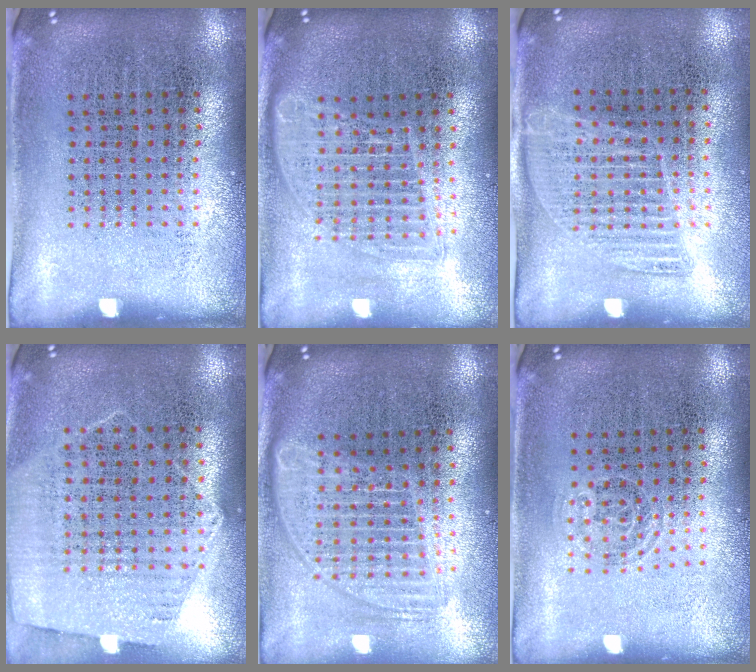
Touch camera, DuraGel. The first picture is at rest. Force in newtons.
{"total": 1.6, "press": 1.4, "slide": 0.8}
{"total": 1.1, "press": 1.0, "slide": 0.5}
{"total": 1.1, "press": 1.0, "slide": 0.4}
{"total": 1.8, "press": 1.5, "slide": 0.9}
{"total": 0.7, "press": 0.5, "slide": 0.5}